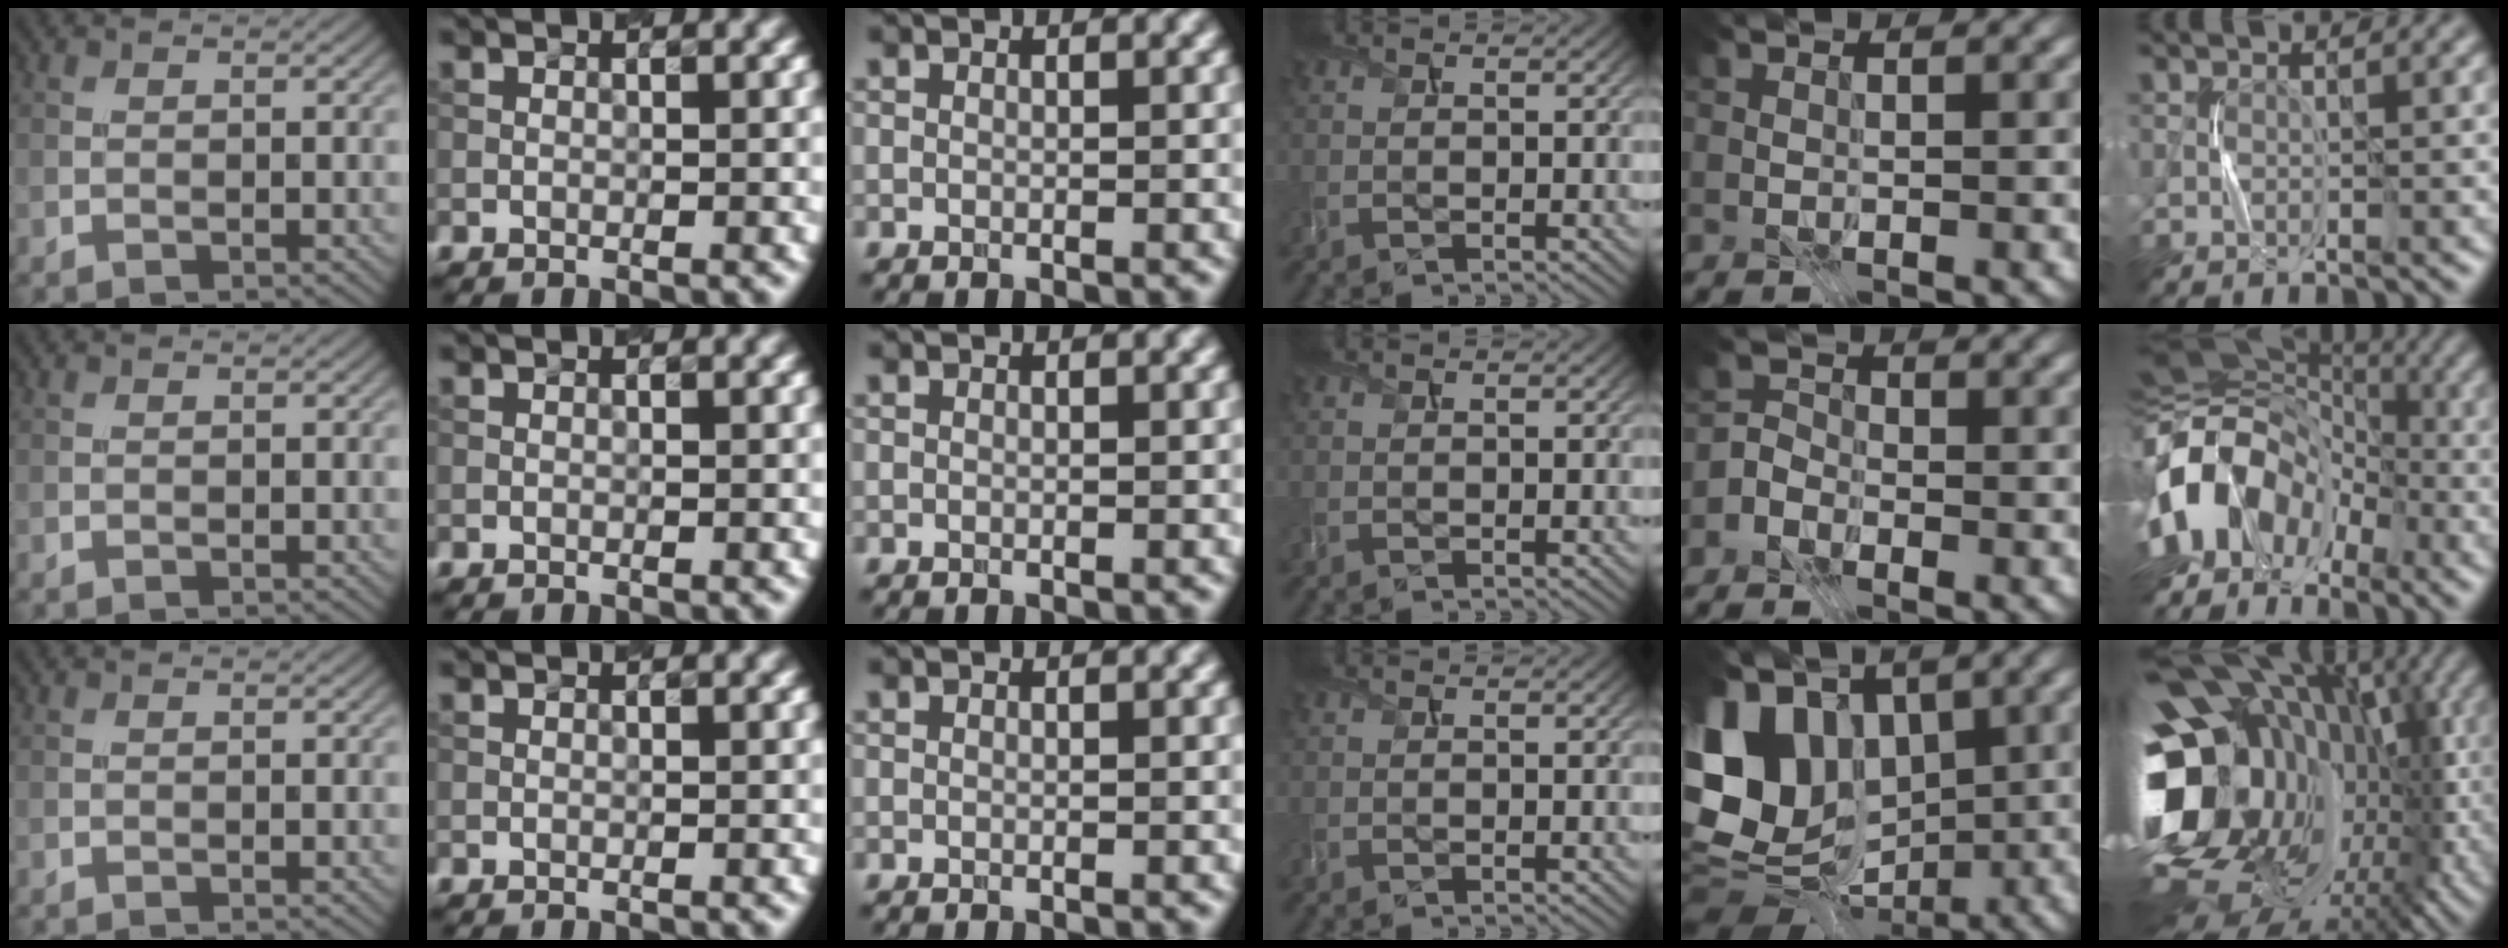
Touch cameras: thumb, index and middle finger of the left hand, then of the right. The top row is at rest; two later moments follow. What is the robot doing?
{"motion": "press", "object": "stapler"}